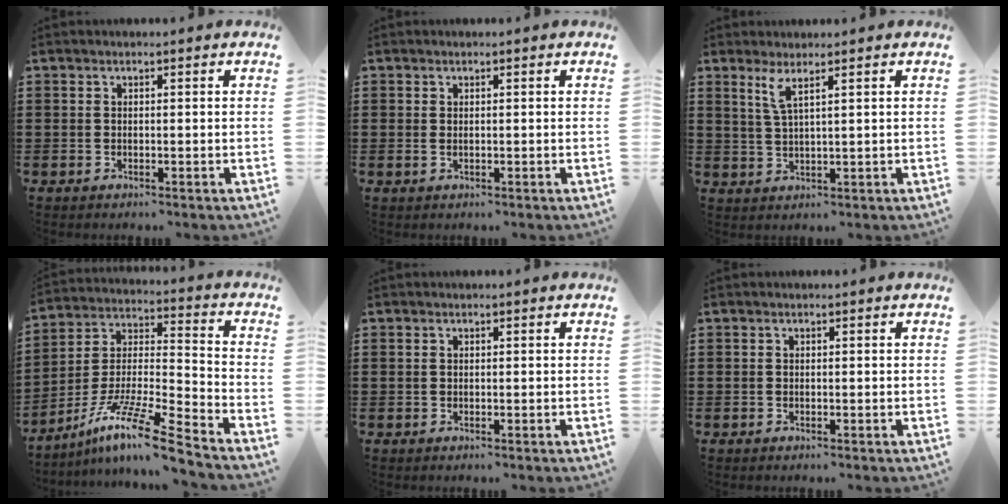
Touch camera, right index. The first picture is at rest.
{"total": 0.5, "force": [0.3, 0.2, 0.4], "torque": [-0.009, 0.001, 0.006]}
{"total": 3.0, "force": [1.9, 0.1, 2.3], "torque": [-0.051, 0.000, 0.033]}
{"total": 12.3, "force": [-9.5, 0.3, 7.7], "torque": [-0.142, 0.005, -0.185]}
{"total": 0.0}
{"total": 0.0}